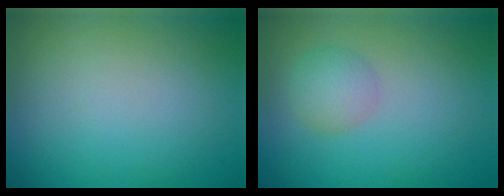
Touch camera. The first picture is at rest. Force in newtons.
{"total": 2.3, "press": 2.3, "slide": 0.0}